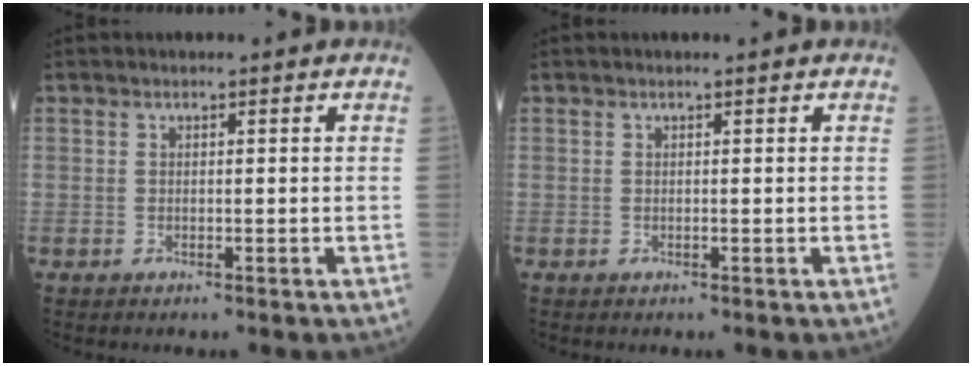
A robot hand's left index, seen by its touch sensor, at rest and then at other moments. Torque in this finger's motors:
{"motor_torque": [0.06, -0.01, -0.01, -0.01]}